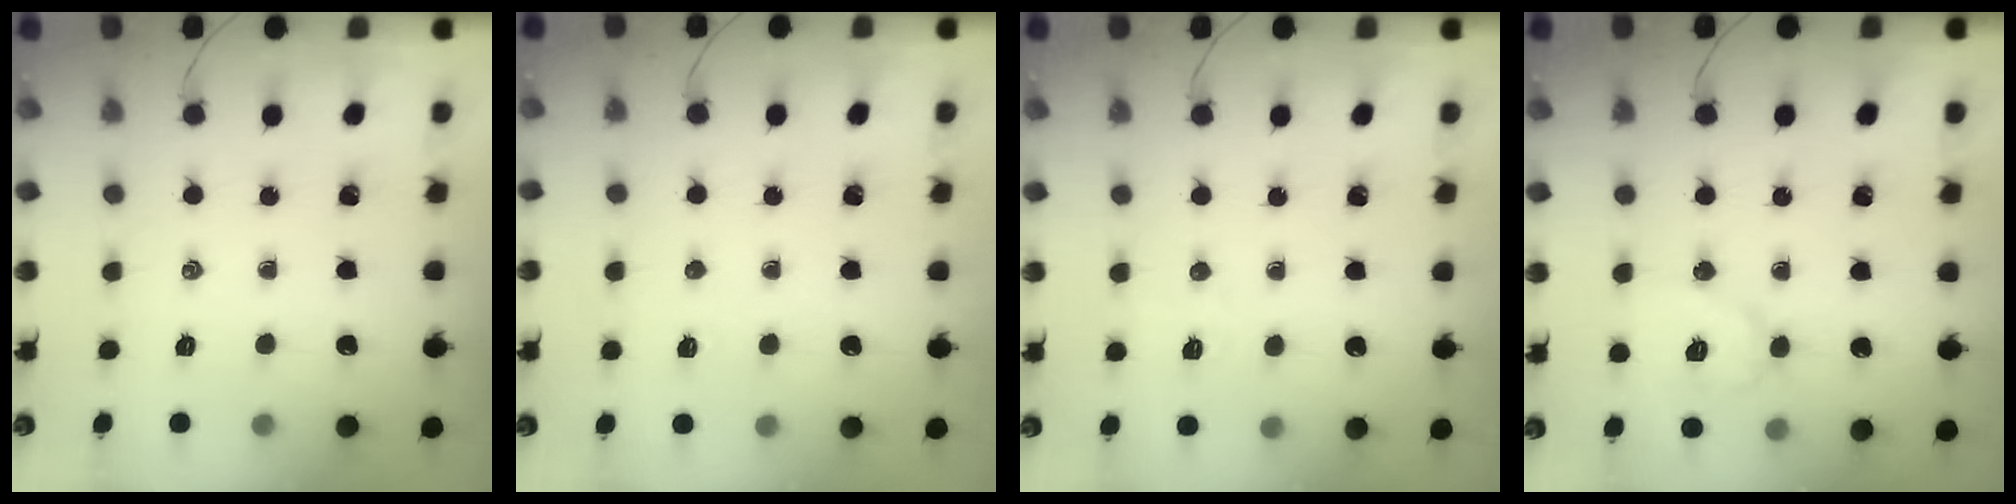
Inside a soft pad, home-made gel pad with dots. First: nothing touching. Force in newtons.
{"total": 2.6, "press": 2.5, "slide": 0.8}
{"total": 4.4, "press": 4.2, "slide": 1.0}
{"total": 8.9, "press": 8.9, "slide": 0.7}